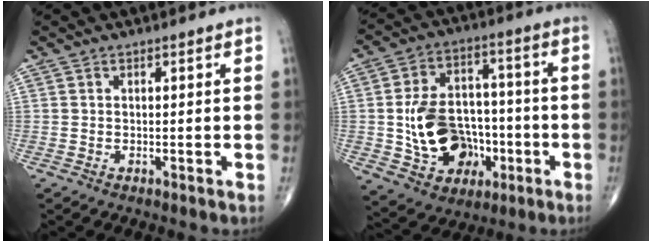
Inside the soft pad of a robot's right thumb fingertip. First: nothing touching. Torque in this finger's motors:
{"motor_torque": [-0.19, 0.66, 0.76, 0.28, 0.13]}